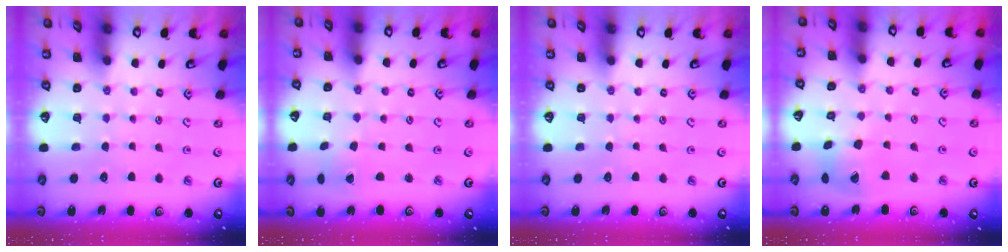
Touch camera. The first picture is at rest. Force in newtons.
{"total": 1.4, "press": 1.4, "slide": 0.1}
{"total": 0.0}
{"total": 13.5, "press": 13.4, "slide": 1.7}